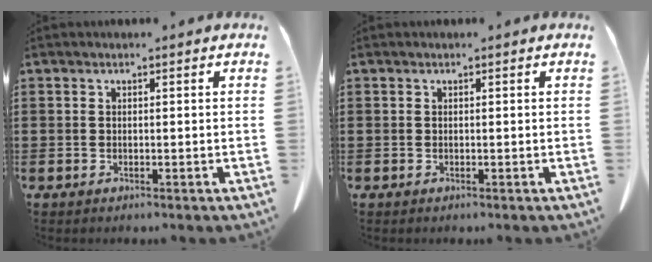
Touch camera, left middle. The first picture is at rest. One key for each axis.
{"total": 0.0}